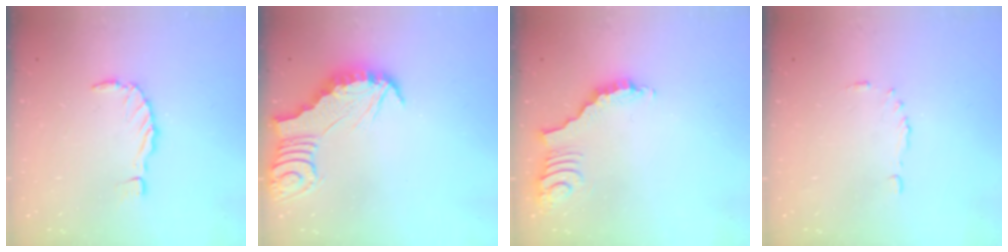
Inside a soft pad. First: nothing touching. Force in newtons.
{"total": 2.8, "press": 2.7, "slide": 0.3}
{"total": 3.9, "press": 3.9, "slide": 0.7}
{"total": 3.9, "press": 3.8, "slide": 0.5}